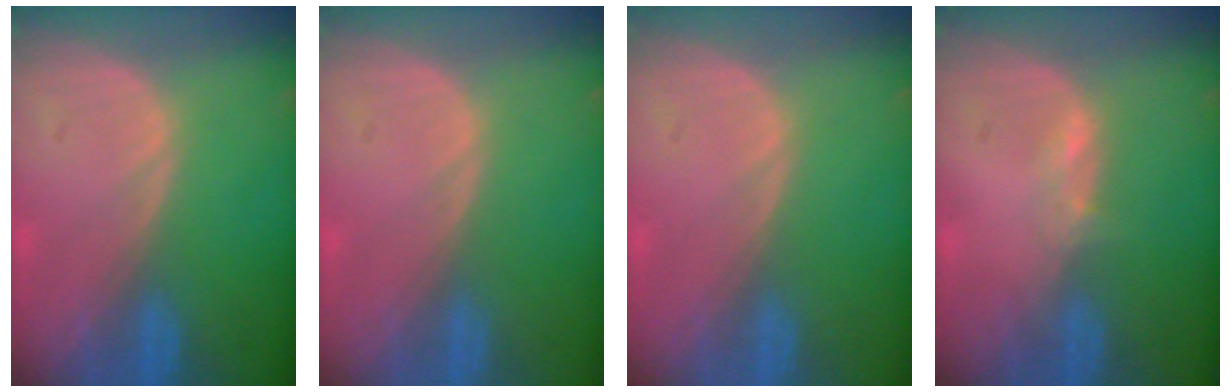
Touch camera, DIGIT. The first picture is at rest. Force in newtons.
{"total": 0.0}
{"total": 0.0}
{"total": 1.3, "press": 1.2, "slide": 0.5}